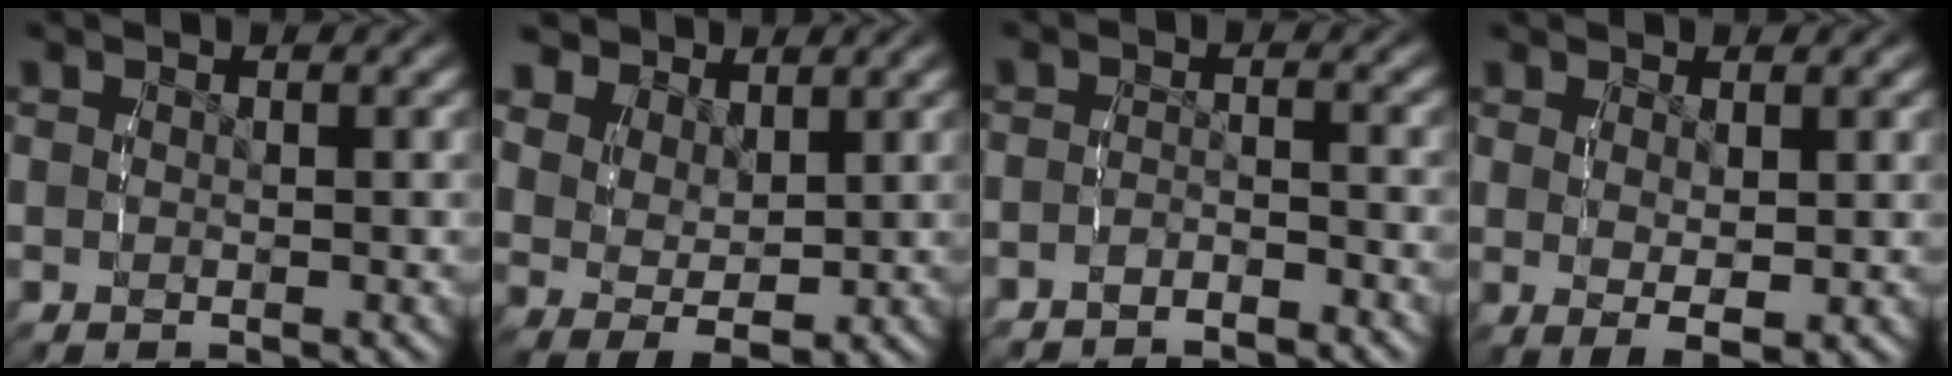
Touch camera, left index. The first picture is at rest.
{"total": 4.8, "force": [2.1, 2.7, 3.3], "torque": [-0.059, -0.018, 0.050]}
{"total": 3.2, "force": [-3.0, 1.0, 0.4], "torque": [-0.013, -0.012, -0.048]}
{"total": 2.7, "force": [-0.3, 0.3, 2.7], "torque": [-0.042, -0.017, 0.011]}